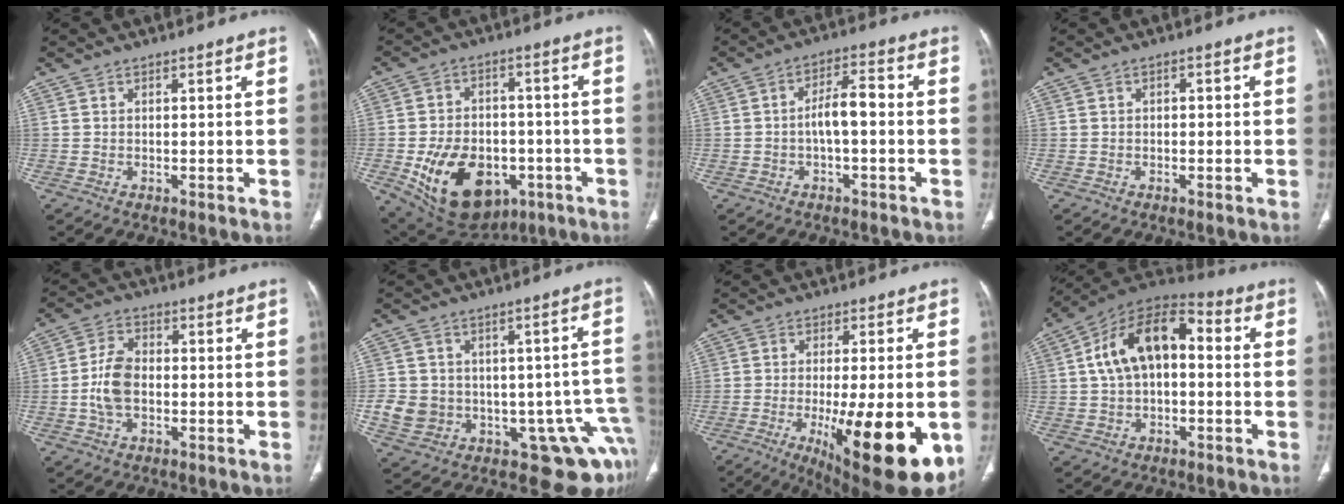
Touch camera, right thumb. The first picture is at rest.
{"total": 19.0, "force": [-6.2, 12.9, 12.5], "torque": [-0.184, 0.015, -0.075]}
{"total": 5.9, "force": [-0.9, 2.5, 5.3], "torque": [-0.088, 0.029, -0.019]}
{"total": 1.0, "force": [-0.2, 0.8, 0.6], "torque": [-0.002, 0.004, -0.007]}
{"total": 7.3, "force": [-1.0, 4.6, 5.5], "torque": [-0.109, 0.014, -0.024]}
{"total": 18.8, "force": [-5.2, 13.5, 12.1], "torque": [-0.148, 0.057, -0.042]}
{"total": 20.7, "force": [-6.1, 5.8, 18.9], "torque": [-0.235, -0.023, -0.069]}
{"total": 15.4, "force": [1.4, 9.2, 12.3], "torque": [-0.195, 0.045, 0.012]}